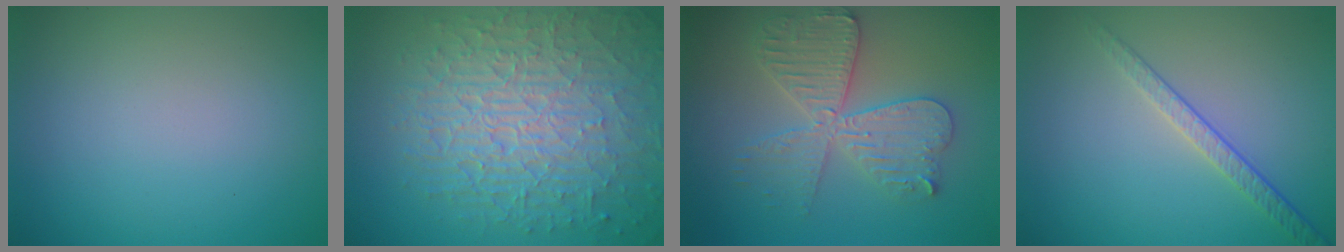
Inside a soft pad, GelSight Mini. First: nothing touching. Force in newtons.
{"total": 10.1, "press": 6.6, "slide": 7.7}
{"total": 5.7, "press": 5.6, "slide": 0.7}
{"total": 2.1, "press": 1.6, "slide": 1.4}